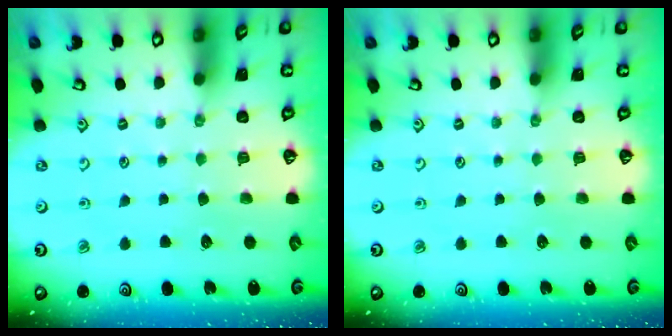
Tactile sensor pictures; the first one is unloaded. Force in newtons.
{"total": 0.0}